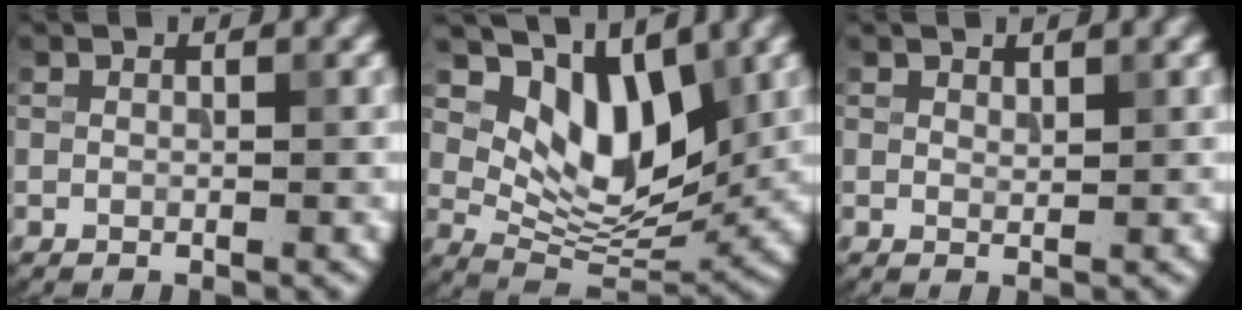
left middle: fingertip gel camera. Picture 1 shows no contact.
{"total": 7.7, "force": [3.7, 4.2, 5.2], "torque": [-0.080, -0.022, 0.063]}
{"total": 0.7, "force": [0.6, 0.2, 0.1], "torque": [-0.002, -0.002, 0.014]}